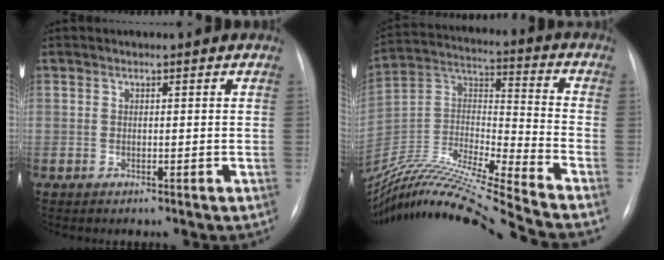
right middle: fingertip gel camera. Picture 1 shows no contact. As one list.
[{"total": 23.5, "force": [-20.9, -2.3, 10.4], "torque": [-0.233, -0.024, -0.376]}]